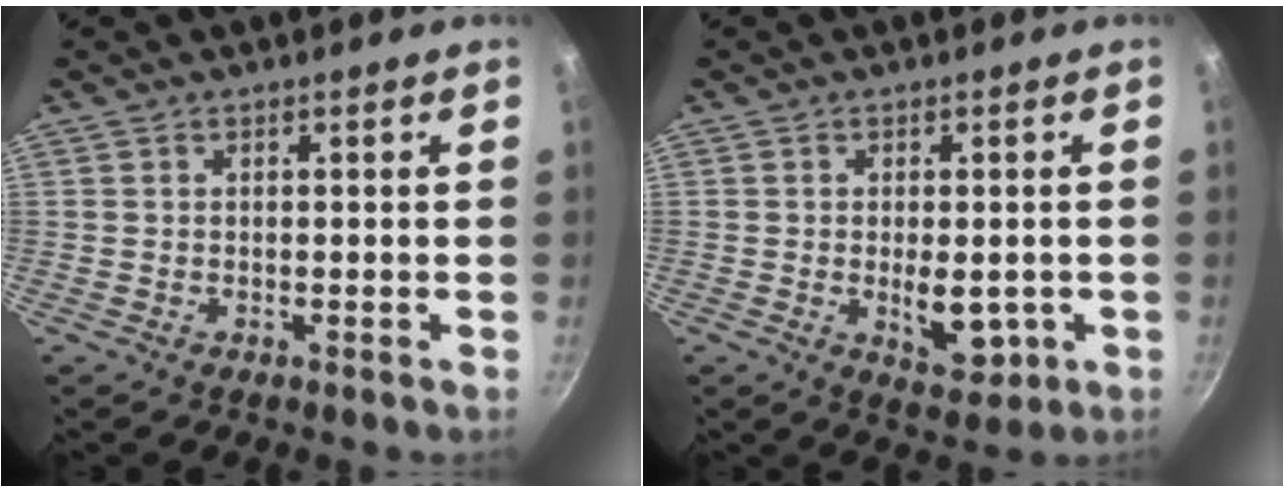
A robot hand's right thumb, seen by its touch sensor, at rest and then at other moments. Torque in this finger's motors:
{"motor_torque": [2.63, 2.38, 0.77, -0.60, 0.21]}